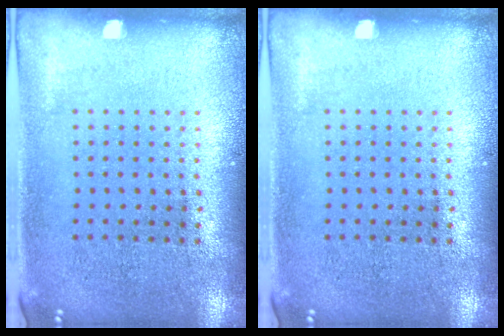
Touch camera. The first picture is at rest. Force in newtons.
{"total": 0.0}